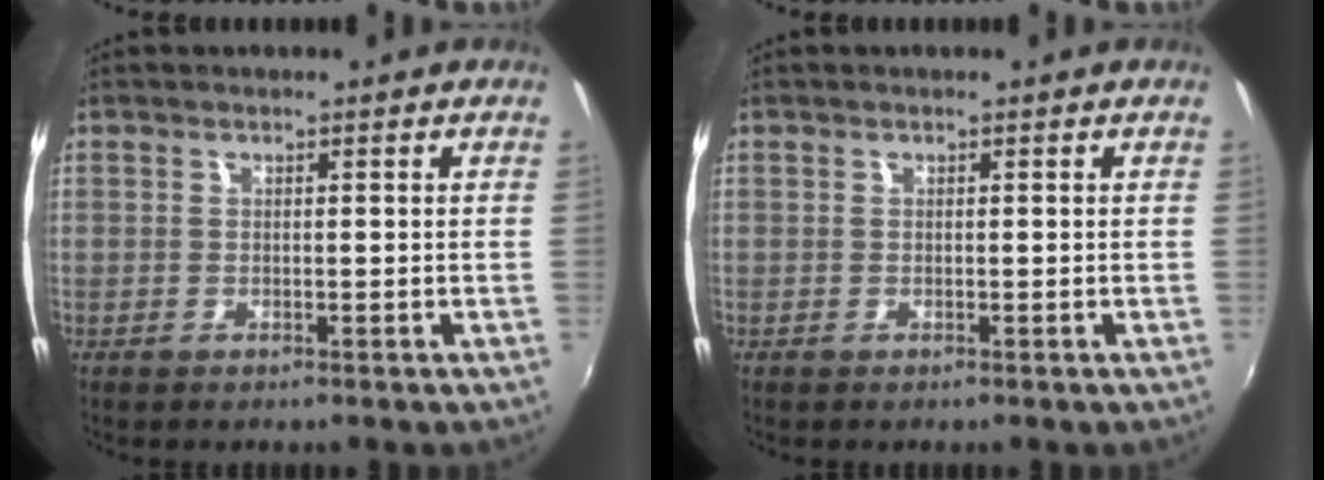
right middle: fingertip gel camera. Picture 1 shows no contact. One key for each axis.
{"total": 0.0}